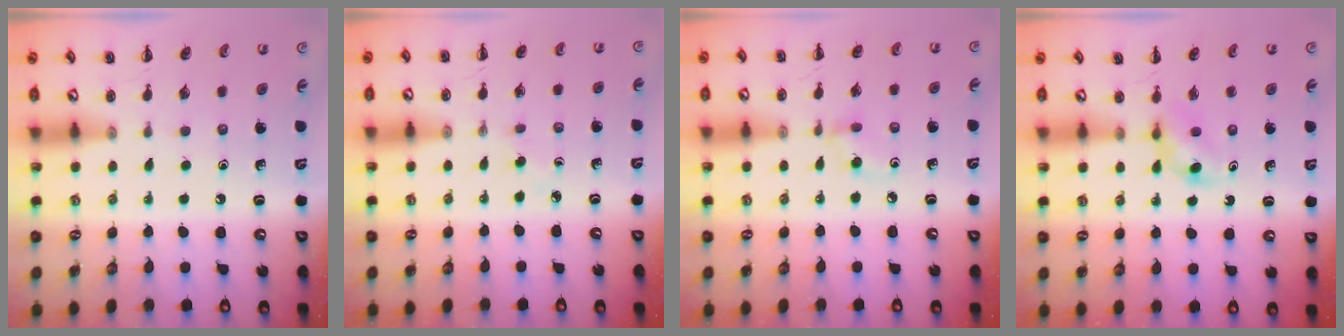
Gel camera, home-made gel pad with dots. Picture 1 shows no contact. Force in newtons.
{"total": 1.7, "press": 1.5, "slide": 0.8}
{"total": 5.4, "press": 5.1, "slide": 1.9}
{"total": 3.7, "press": 3.4, "slide": 1.4}